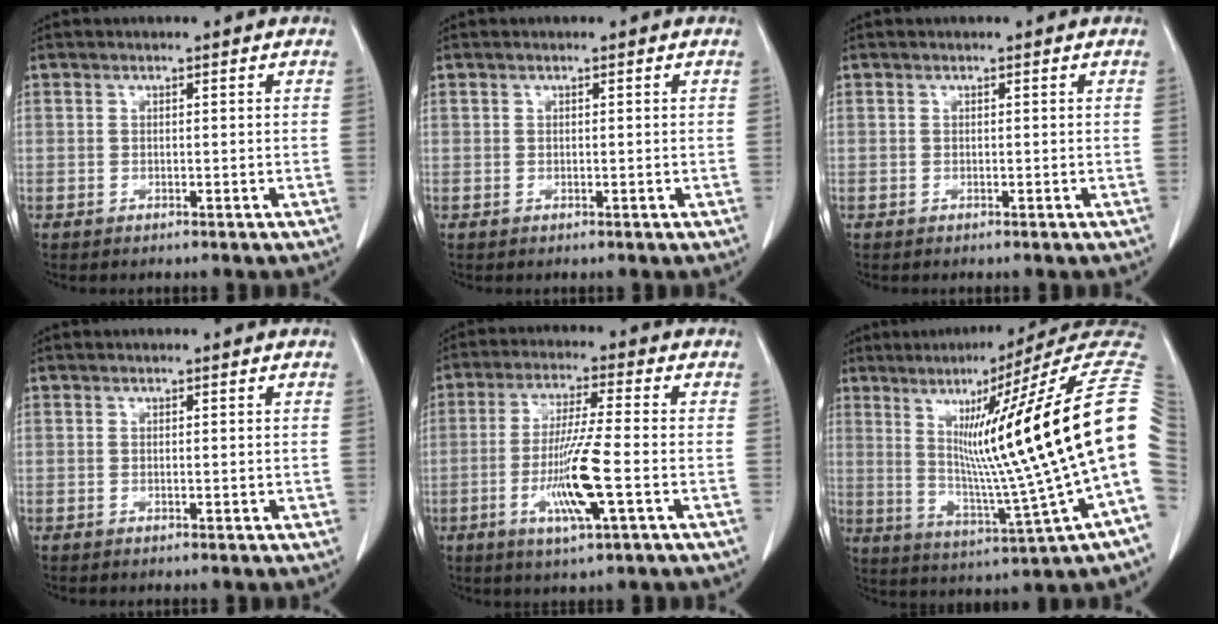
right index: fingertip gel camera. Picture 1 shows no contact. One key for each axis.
{"total": 0.0}
{"total": 0.0}
{"total": 0.5, "fx": 0.1, "fy": 0.2, "fz": 0.5, "tx": -0.009, "ty": -0.001, "tz": 0.005}
{"total": 10.2, "fx": -2.9, "fy": 0.0, "fz": 9.8, "tx": -0.192, "ty": -0.013, "tz": -0.054}
{"total": 22.6, "fx": 4.2, "fy": -1.6, "fz": 22.1, "tx": -0.266, "ty": 0.013, "tz": 0.052}